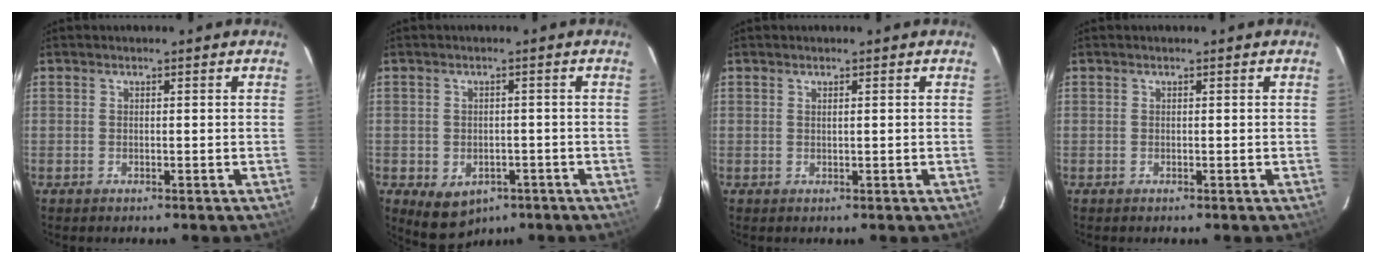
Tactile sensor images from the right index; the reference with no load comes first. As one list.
[{"total": 7.0, "force": [-3.4, 5.3, 2.9], "torque": [-0.060, -0.004, -0.029]}, {"total": 0.6, "force": [0.3, -0.2, 0.5], "torque": [-0.009, 0.001, 0.005]}, {"total": 0.0}]